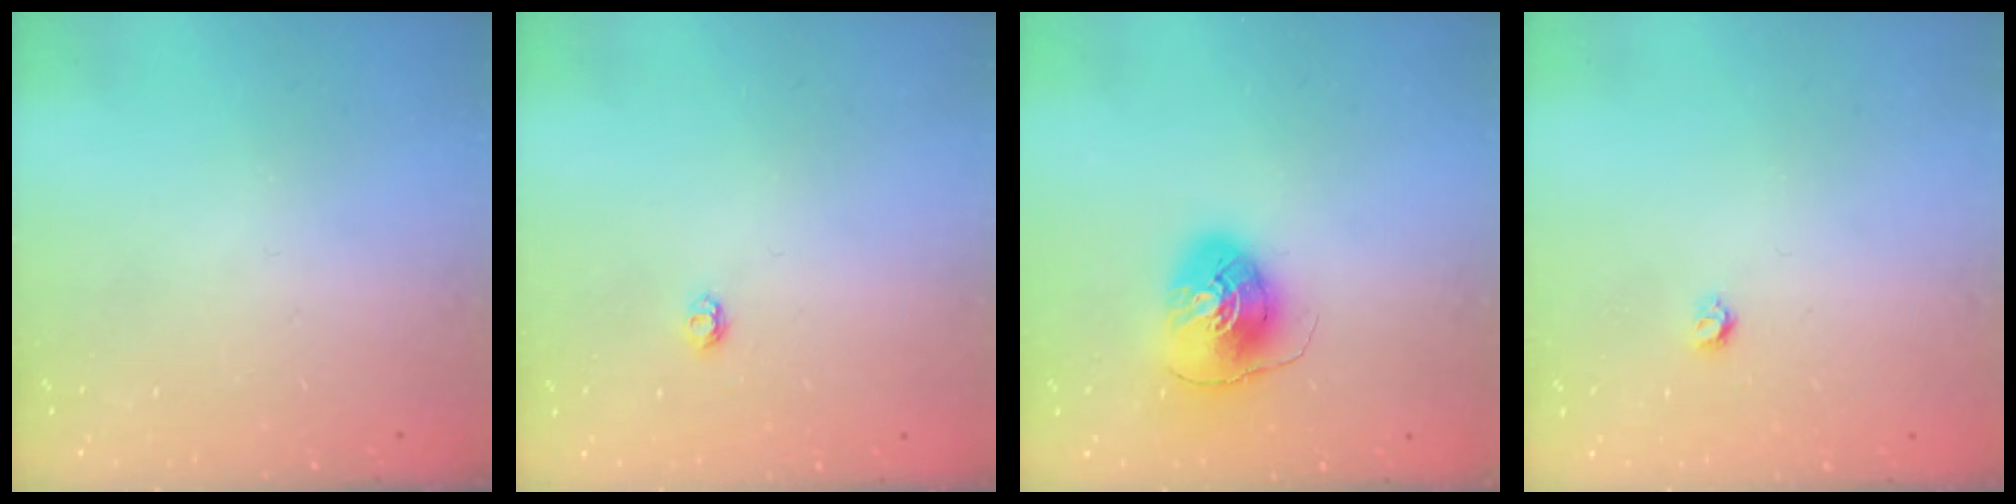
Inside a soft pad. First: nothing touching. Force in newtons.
{"total": 2.9, "press": 2.9, "slide": 0.4}
{"total": 8.2, "press": 8.1, "slide": 0.8}
{"total": 3.2, "press": 3.2, "slide": 0.3}